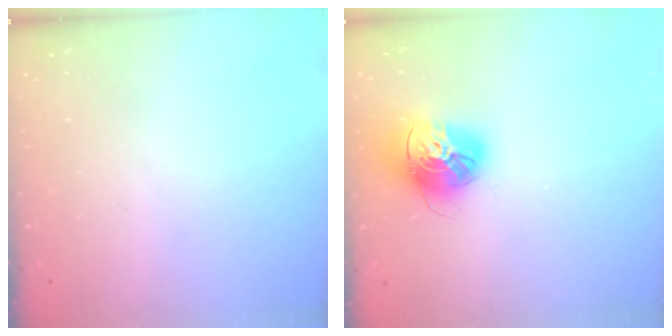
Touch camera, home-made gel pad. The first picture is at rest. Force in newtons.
{"total": 15.9, "press": 15.8, "slide": 1.4}